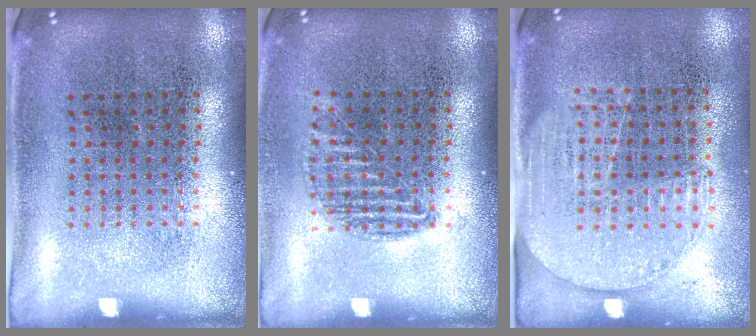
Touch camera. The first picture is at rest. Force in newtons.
{"total": 0.9, "press": 0.8, "slide": 0.3}
{"total": 1.5, "press": 1.2, "slide": 0.9}